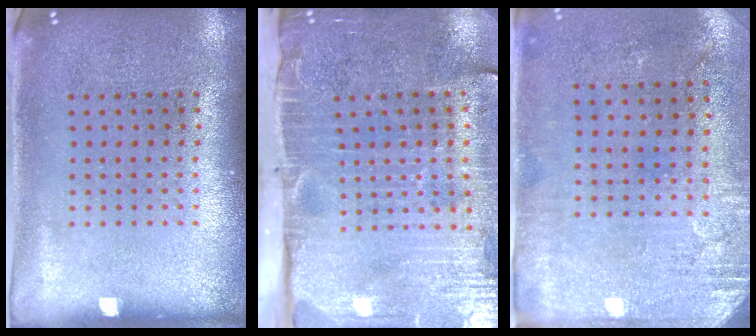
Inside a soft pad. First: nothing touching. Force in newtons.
{"total": 4.7, "press": 3.8, "slide": 2.7}
{"total": 2.7, "press": 2.3, "slide": 1.5}